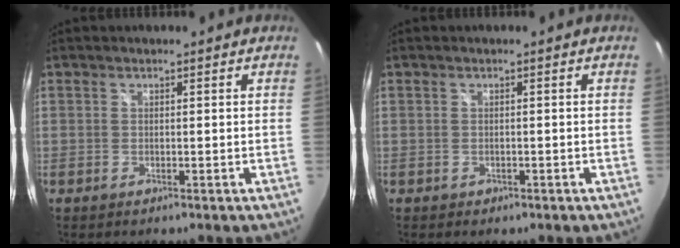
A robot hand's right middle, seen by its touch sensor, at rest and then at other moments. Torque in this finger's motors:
{"motor_torque": [-0.39, -0.14, 0.00, 0.00]}